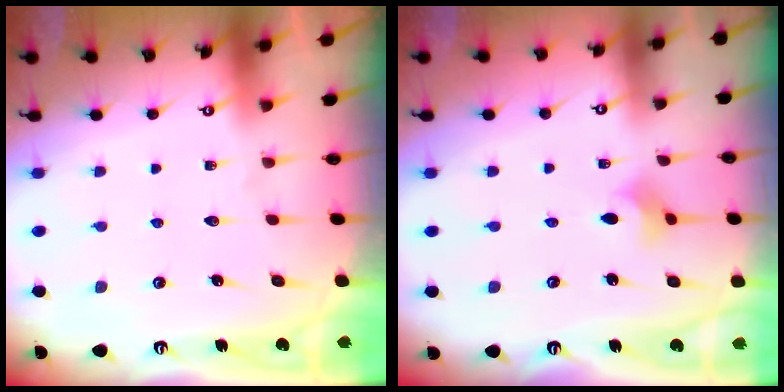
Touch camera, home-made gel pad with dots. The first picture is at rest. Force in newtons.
{"total": 4.1, "press": 4.1, "slide": 0.3}